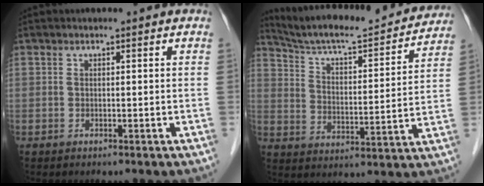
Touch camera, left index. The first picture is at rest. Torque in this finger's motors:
{"motor_torque": [0.60, -0.92, 0.01, 0.00]}